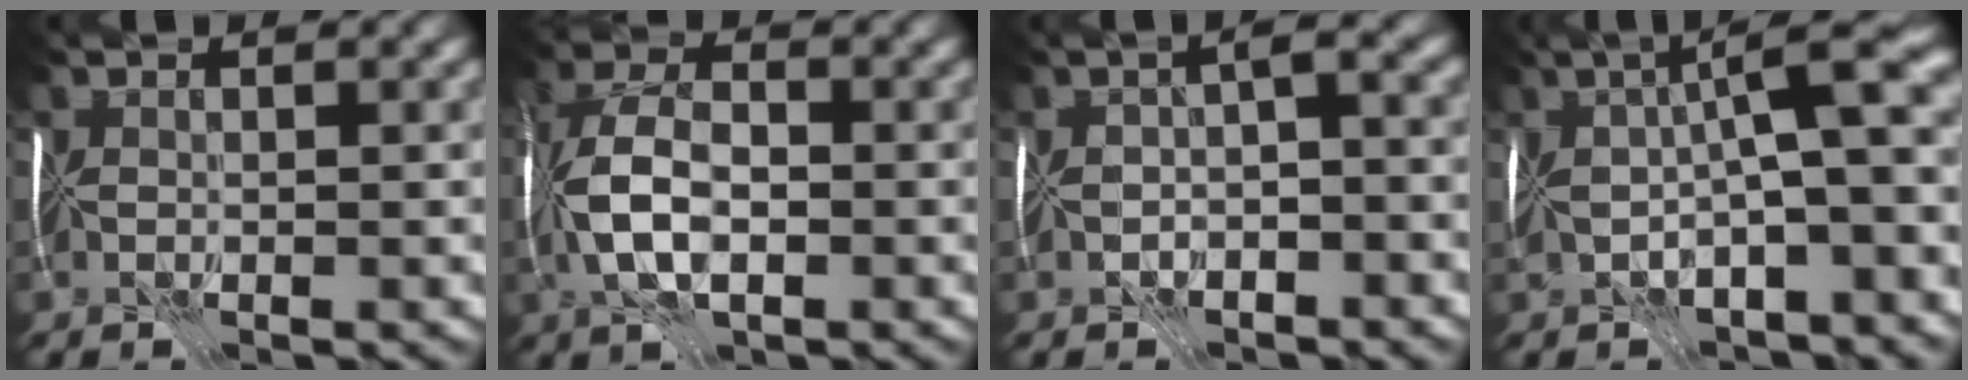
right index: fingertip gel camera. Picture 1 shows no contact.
{"total": 6.5, "force": [-1.5, 3.3, 5.4], "torque": [-0.118, 0.006, -0.038]}
{"total": 2.8, "force": [-1.4, 0.8, 2.3], "torque": [-0.040, 0.000, -0.030]}
{"total": 10.6, "force": [0.6, 2.7, 10.2], "torque": [-0.158, 0.014, 0.004]}